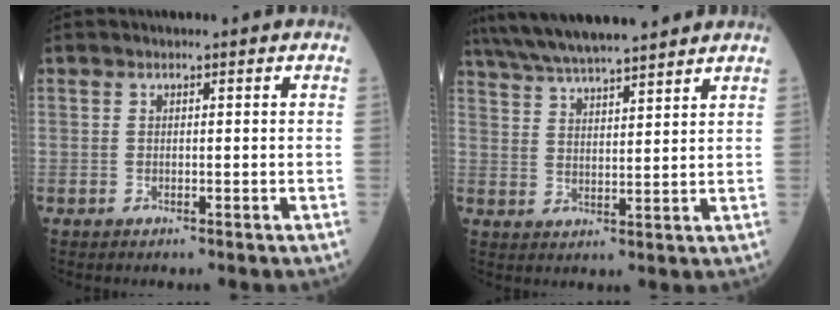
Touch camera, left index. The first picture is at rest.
{"total": 15.3, "force": [13.5, 1.5, 7.0], "torque": [-0.130, 0.031, 0.221]}